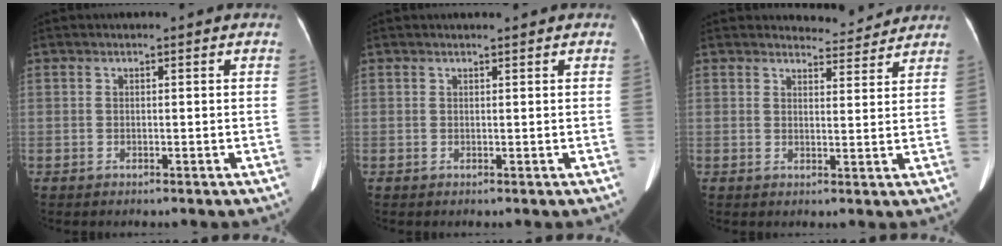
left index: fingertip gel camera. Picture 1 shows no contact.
{"total": 0.6, "force": [0.5, -0.1, 0.2], "torque": [-0.008, 0.001, 0.010]}
{"total": 3.9, "force": [3.8, 0.3, -0.8], "torque": [0.002, -0.005, 0.051]}